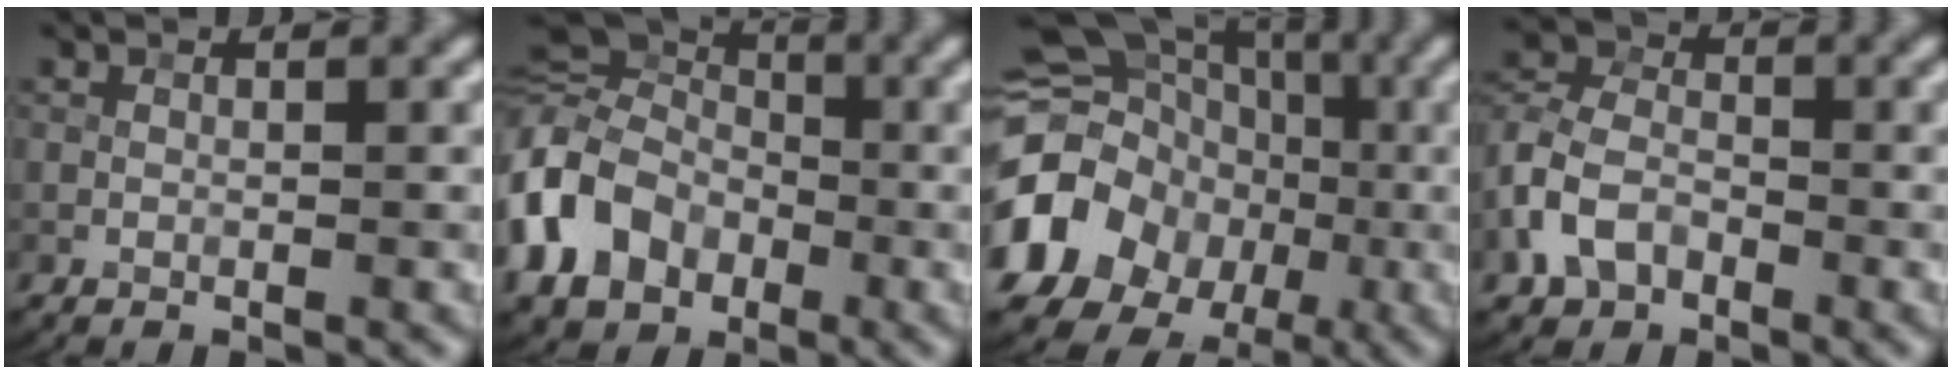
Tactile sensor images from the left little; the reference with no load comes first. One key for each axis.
{"total": 11.4, "fx": -2.3, "fy": 9.1, "fz": 6.5, "tx": -0.168, "ty": -0.014, "tz": -0.054}
{"total": 17.8, "fx": -3.6, "fy": 15.8, "fz": 7.5, "tx": -0.134, "ty": -0.015, "tz": -0.081}
{"total": 4.7, "fx": -2.4, "fy": 3.3, "fz": 2.3, "tx": -0.052, "ty": 0.007, "tz": -0.062}